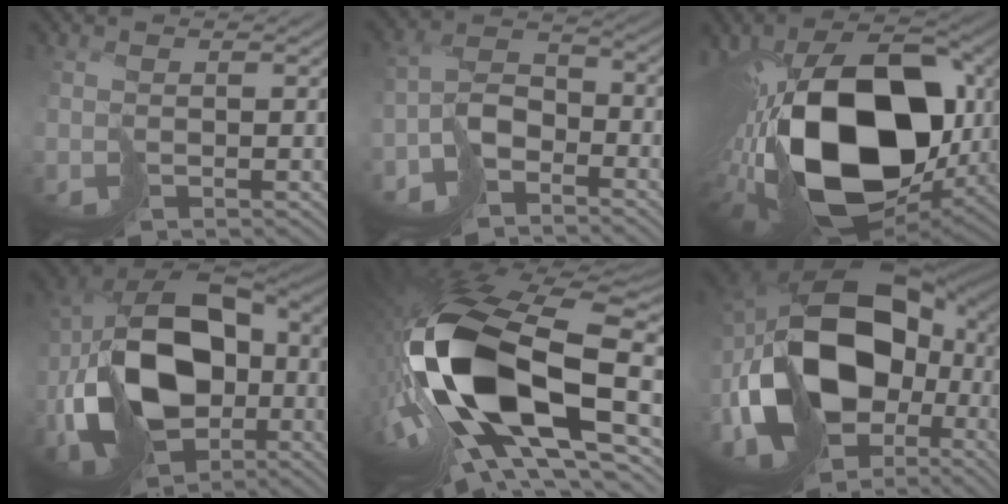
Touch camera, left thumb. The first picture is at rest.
{"total": 7.1, "force": [-5.4, 3.3, 3.2], "torque": [-0.050, 0.005, -0.110]}
{"total": 19.7, "force": [-1.1, 11.3, 16.2], "torque": [-0.322, -0.031, 0.006]}
{"total": 17.3, "force": [-4.1, 11.6, 12.1], "torque": [-0.236, -0.025, -0.067]}
{"total": 20.6, "force": [-3.3, 10.3, 17.5], "torque": [-0.376, -0.045, -0.027]}
{"total": 21.2, "force": [-3.5, 13.4, 16.0], "torque": [-0.350, -0.019, -0.045]}